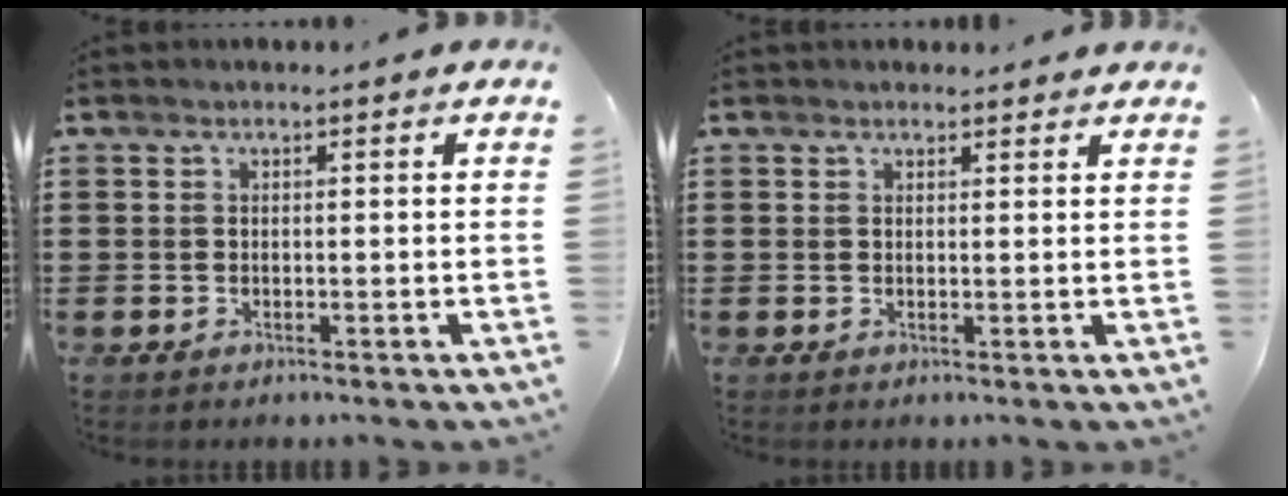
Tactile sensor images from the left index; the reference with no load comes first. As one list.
[{"total": 1.4, "force": [1.3, 0.6, 0.0], "torque": [-0.004, 0.003, 0.026]}]